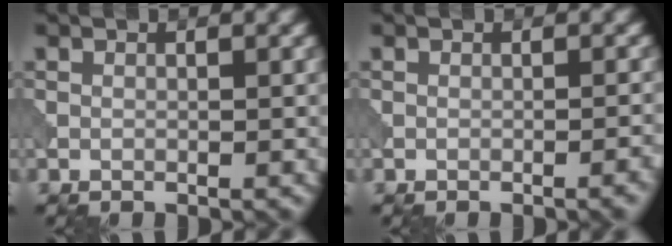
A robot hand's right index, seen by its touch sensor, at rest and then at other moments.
{"total": 1.4, "force": [-0.6, 0.3, 1.2], "torque": [-0.010, 0.004, -0.011]}